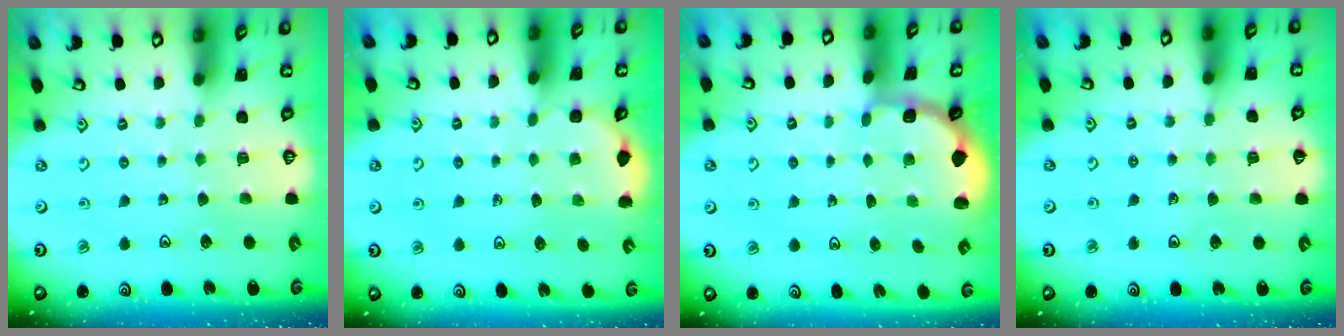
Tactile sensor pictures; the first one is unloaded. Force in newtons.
{"total": 2.0, "press": 1.7, "slide": 1.1}
{"total": 1.8, "press": 1.6, "slide": 0.7}
{"total": 2.4, "press": 2.1, "slide": 1.2}